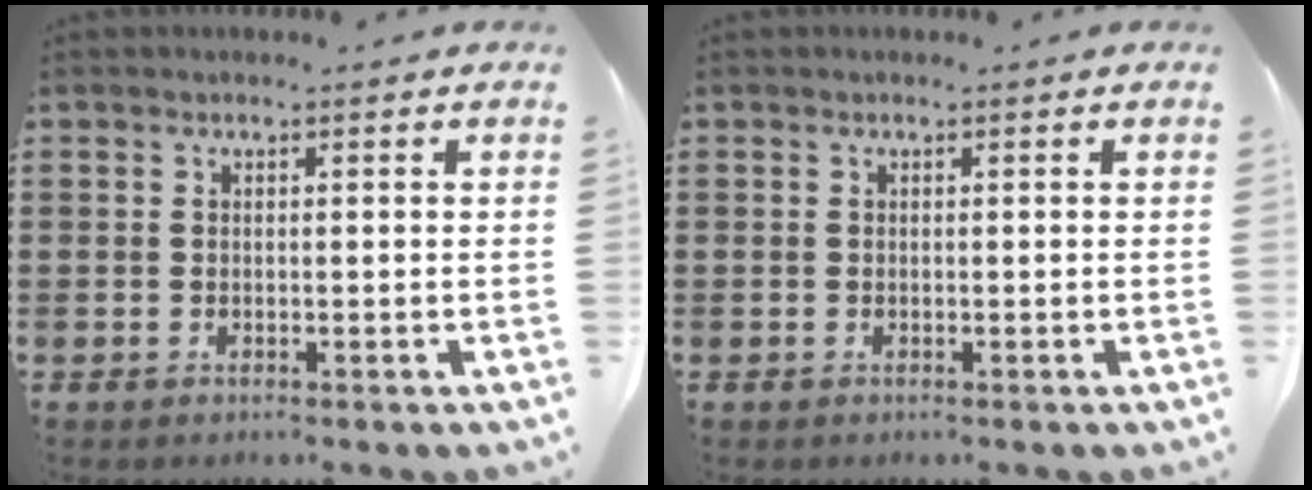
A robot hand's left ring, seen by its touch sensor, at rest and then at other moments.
{"total": 0.0}